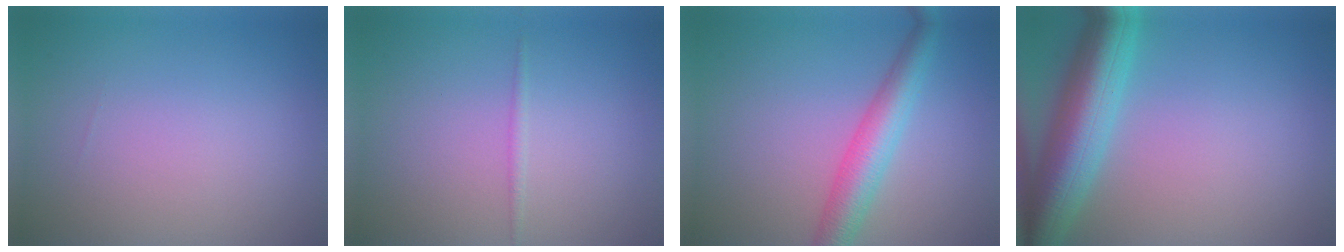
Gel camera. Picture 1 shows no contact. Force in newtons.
{"total": 0.7, "press": 0.7, "slide": 0.0}
{"total": 4.8, "press": 4.8, "slide": 0.1}
{"total": 8.1, "press": 8.0, "slide": 0.4}